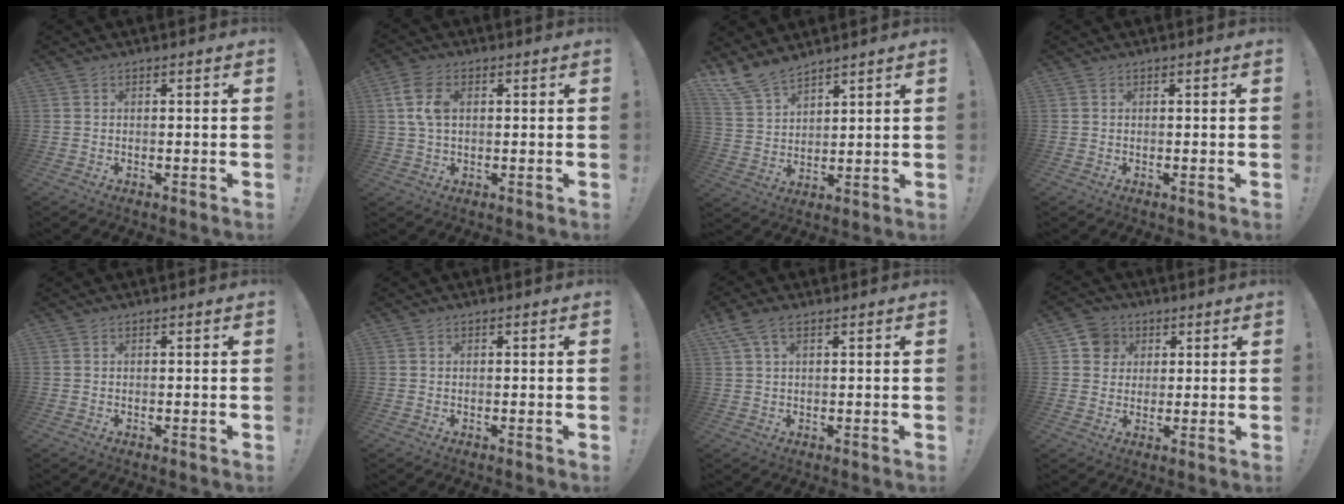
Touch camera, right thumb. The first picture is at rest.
{"total": 7.7, "force": [1.7, 4.5, 6.0], "torque": [-0.126, 0.001, 0.031]}
{"total": 9.4, "force": [8.1, 3.9, 2.8], "torque": [-0.072, -0.049, 0.162]}
{"total": 0.0}
{"total": 0.0}
{"total": 0.0}
{"total": 4.8, "force": [2.5, 1.8, 3.7], "torque": [-0.080, 0.001, 0.050]}
{"total": 7.6, "force": [2.3, 7.0, 1.7], "torque": [-0.025, -0.006, 0.048]}